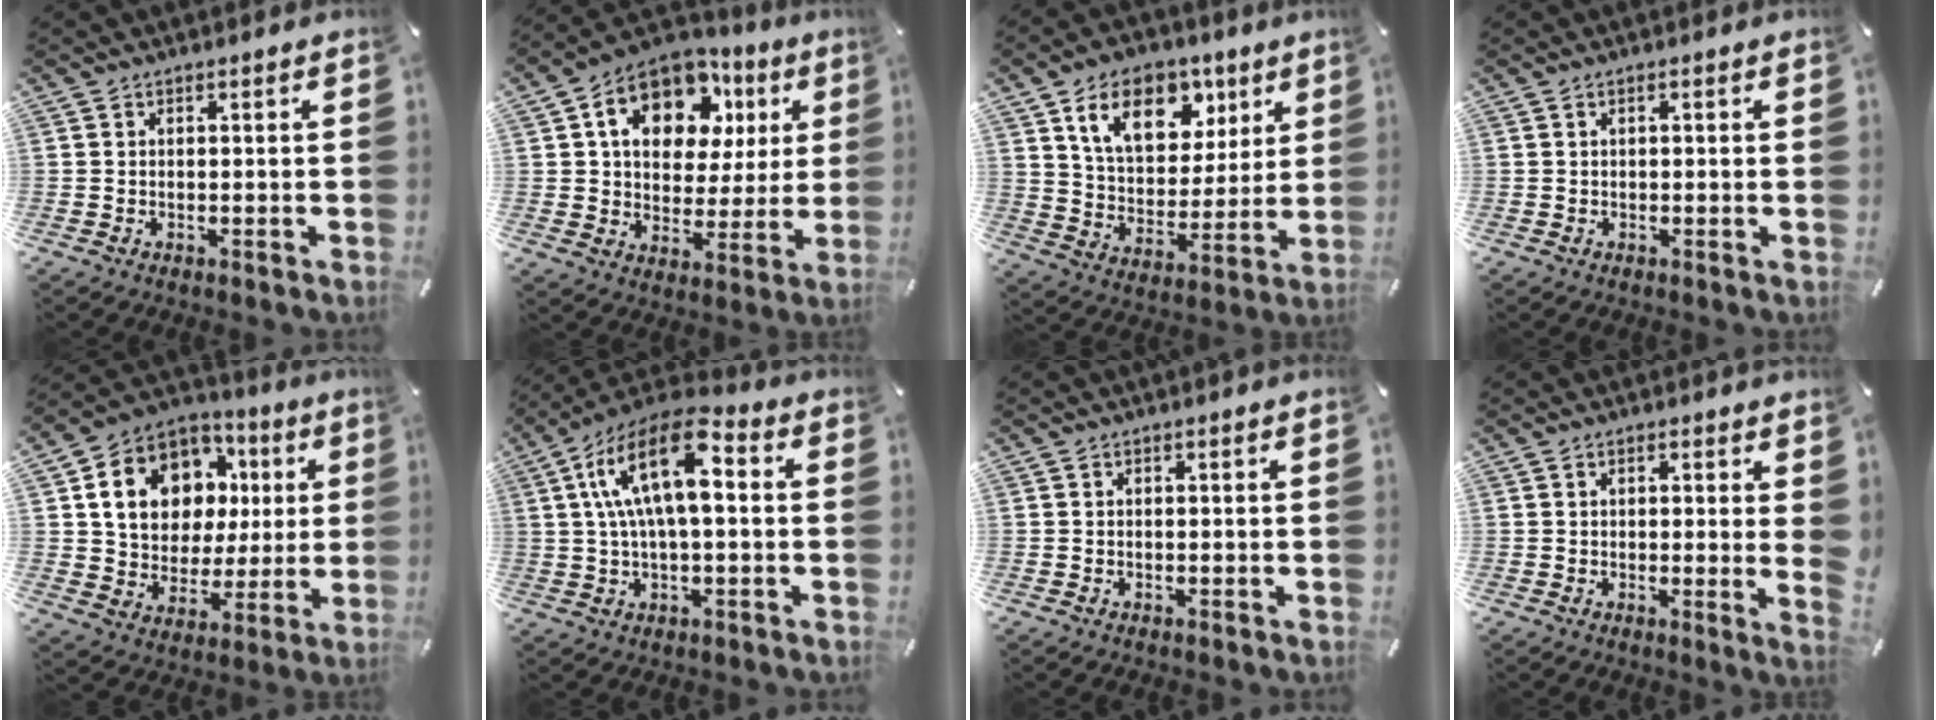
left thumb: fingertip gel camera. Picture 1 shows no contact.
{"total": 15.7, "force": [7.3, 11.0, 8.4], "torque": [-0.148, -0.024, 0.133]}
{"total": 15.9, "force": [8.4, 10.8, 8.1], "torque": [-0.136, -0.026, 0.152]}
{"total": 0.9, "force": [0.0, 0.1, 0.9], "torque": [-0.016, -0.001, 0.000]}
{"total": 14.9, "force": [4.1, 12.6, 7.0], "torque": [-0.120, -0.014, 0.083]}
{"total": 15.7, "force": [3.3, 7.1, 13.5], "torque": [-0.272, -0.004, 0.056]}
{"total": 0.0}
{"total": 3.6, "force": [0.9, 0.4, 3.4], "torque": [-0.048, -0.013, 0.012]}